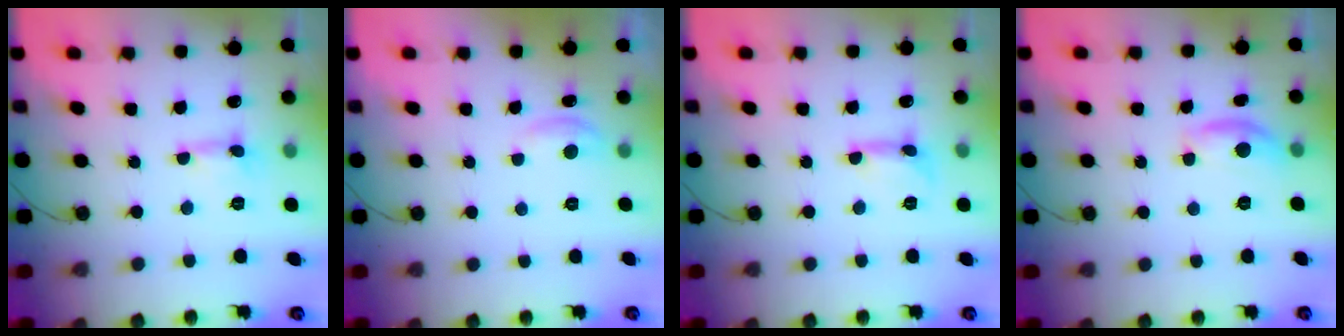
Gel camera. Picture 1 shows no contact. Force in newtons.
{"total": 4.4, "press": 4.4, "slide": 0.5}
{"total": 2.4, "press": 2.4, "slide": 0.2}
{"total": 7.6, "press": 7.6, "slide": 0.6}